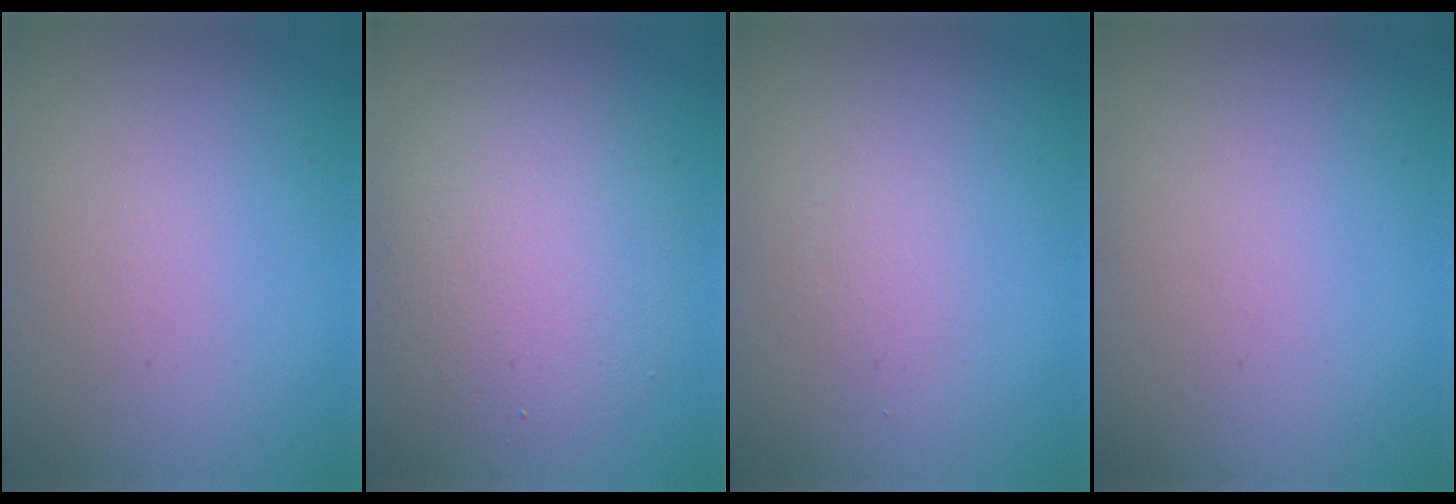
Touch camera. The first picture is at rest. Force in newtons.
{"total": 5.3, "press": 5.3, "slide": 0.5}
{"total": 0.7, "press": 0.7, "slide": 0.1}
{"total": 0.0}